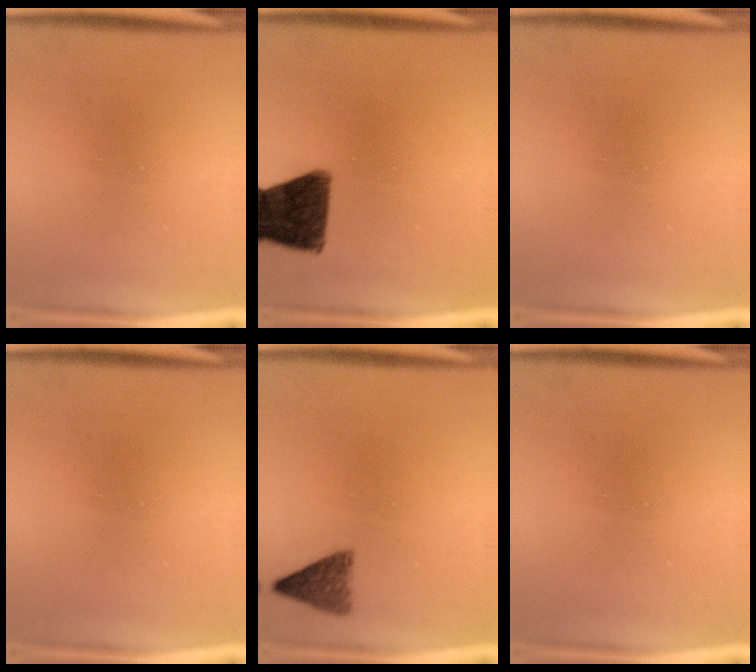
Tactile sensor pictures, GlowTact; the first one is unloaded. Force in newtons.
{"total": 12.4}
{"total": 0.0}
{"total": 0.0}
{"total": 3.5}
{"total": 0.0}